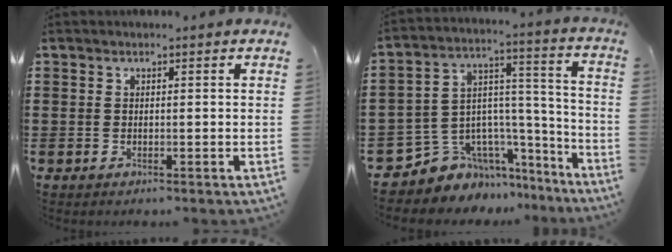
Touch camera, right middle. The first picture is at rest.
{"total": 7.4, "force": [-5.5, 4.9, 0.3], "torque": [-0.033, -0.005, -0.102]}